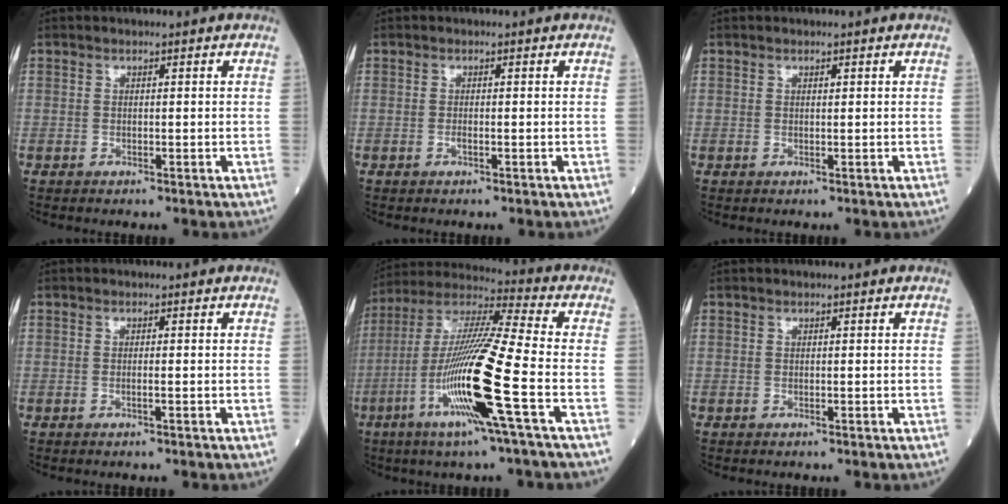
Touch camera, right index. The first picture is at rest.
{"total": 0.7, "force": [-0.3, 0.1, 0.6], "torque": [-0.015, 0.000, -0.006]}
{"total": 0.0}
{"total": 0.7, "force": [-0.2, -0.1, 0.6], "torque": [-0.013, 0.001, -0.006]}
{"total": 17.9, "force": [-5.8, -0.8, 16.9], "torque": [-0.343, -0.018, -0.122]}
{"total": 0.0}